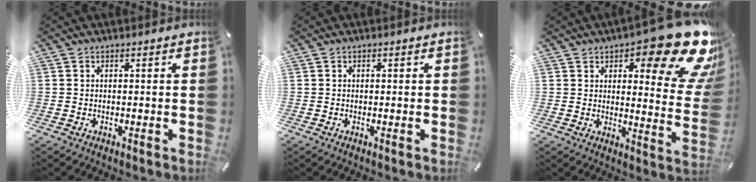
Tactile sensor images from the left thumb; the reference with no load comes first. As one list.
[{"total": 0.5, "force": [0.0, 0.4, 0.4], "torque": [-0.008, 0.002, 0.000]}, {"total": 21.0, "force": [12.8, 8.2, 14.4], "torque": [-0.181, -0.089, 0.211]}]